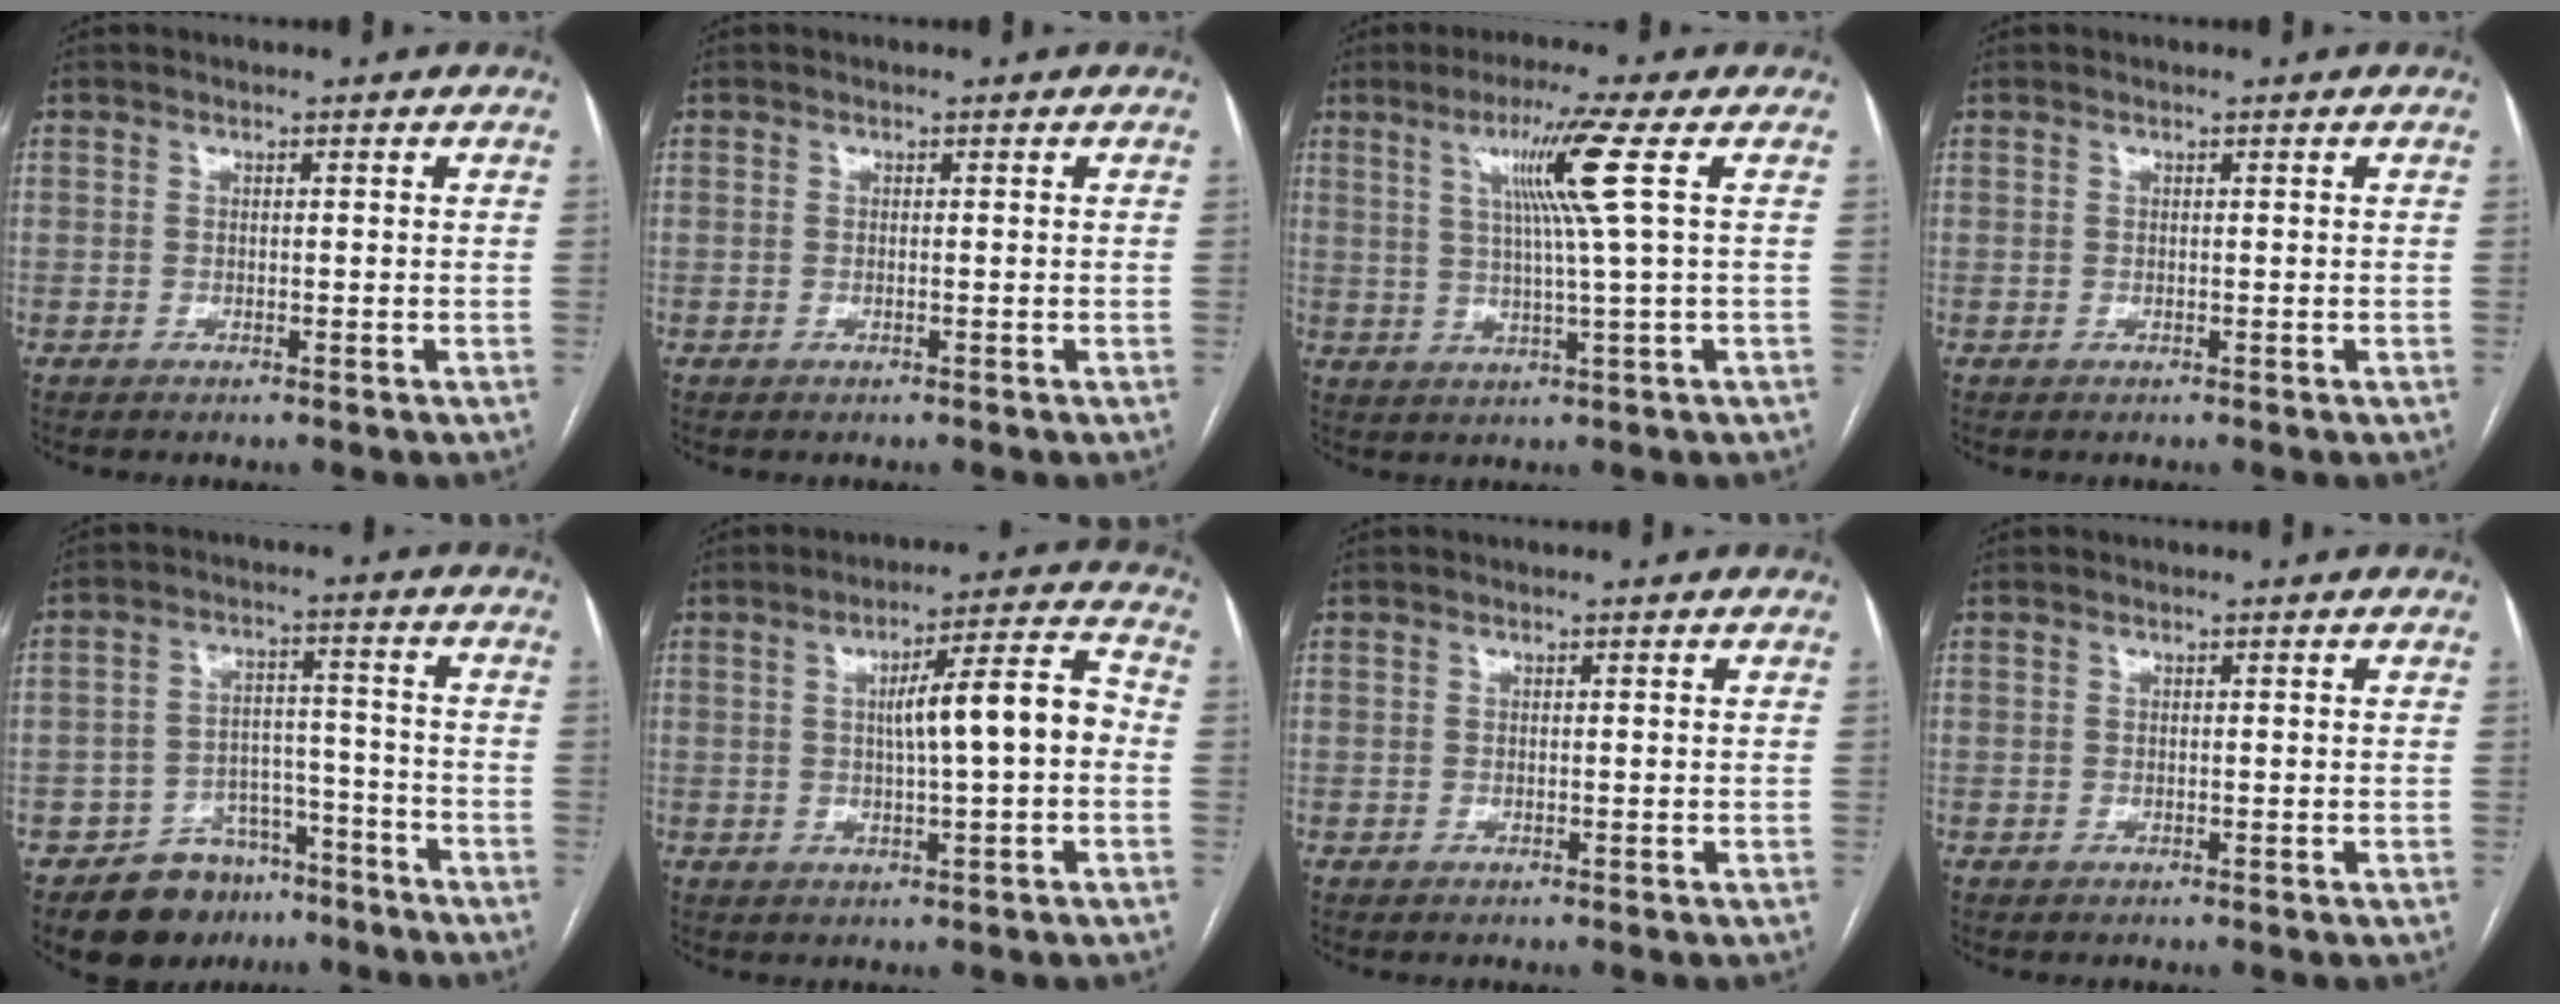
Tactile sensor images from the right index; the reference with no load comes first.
{"total": 0.0}
{"total": 8.4, "force": [2.7, -2.2, 7.6], "torque": [-0.137, 0.001, 0.054]}
{"total": 0.0}
{"total": 9.8, "force": [-7.1, 6.2, 2.5], "torque": [-0.026, 0.036, -0.106]}
{"total": 9.4, "force": [0.0, 0.8, 9.4], "torque": [-0.139, 0.023, -0.001]}
{"total": 0.0}
{"total": 0.0}